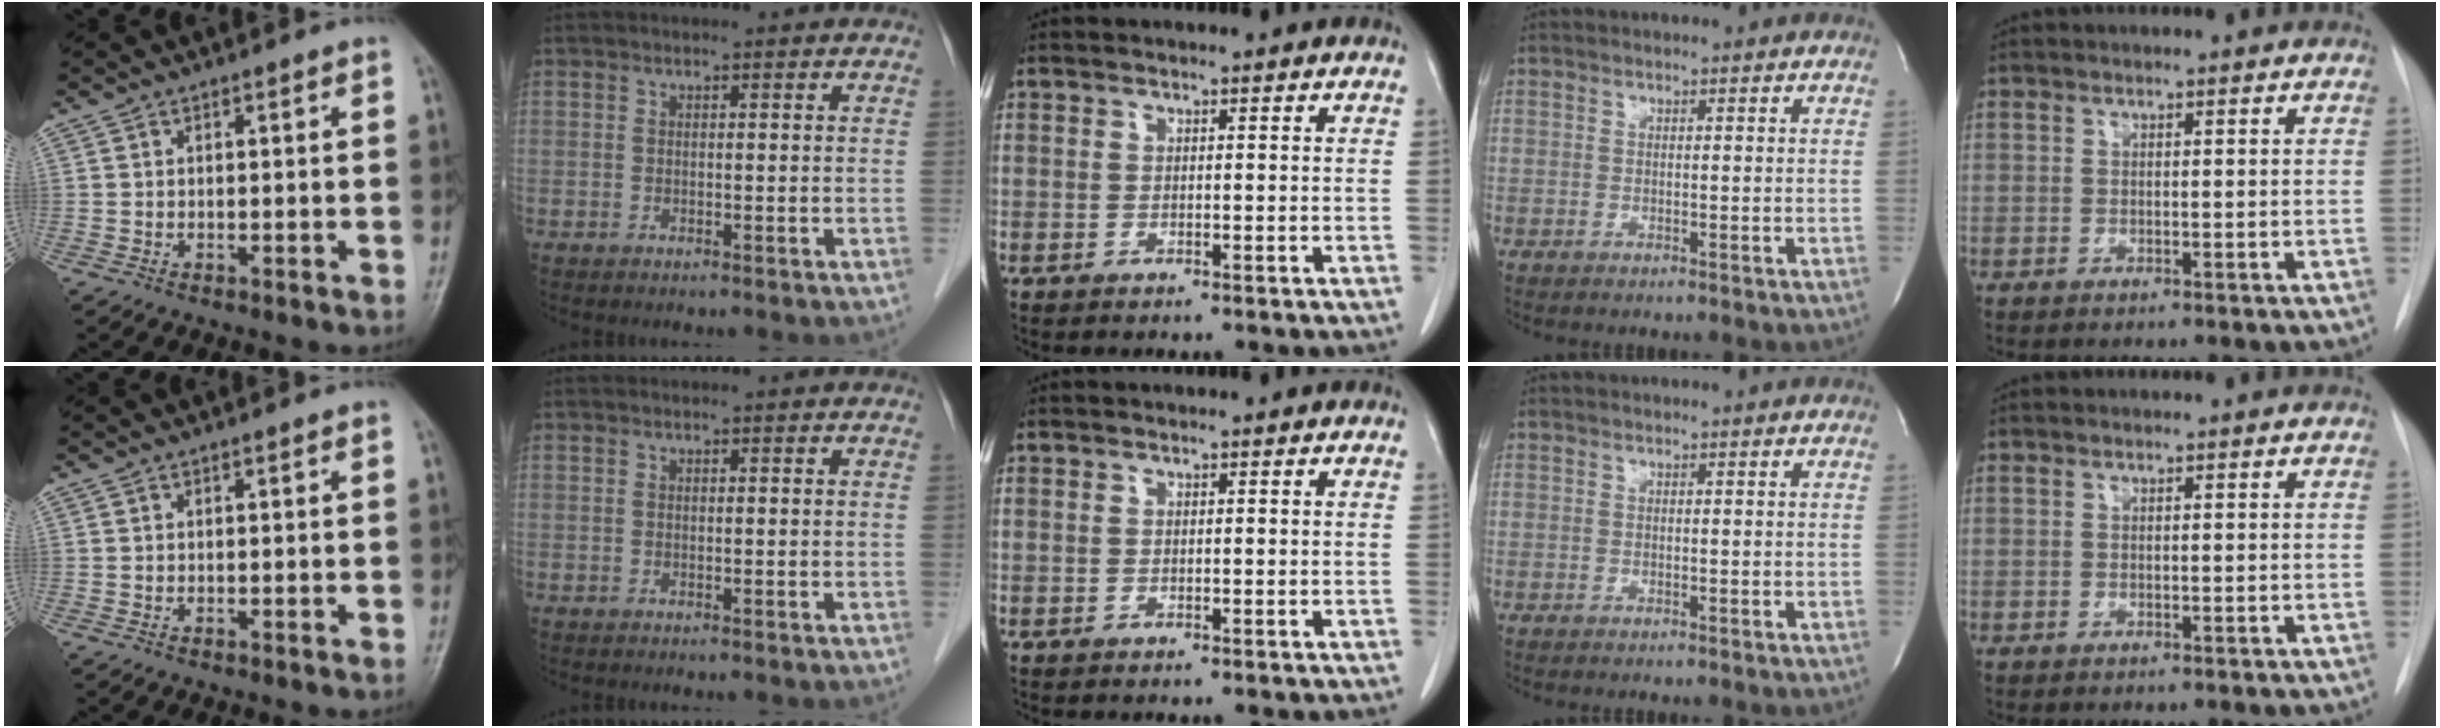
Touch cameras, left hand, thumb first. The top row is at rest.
{}